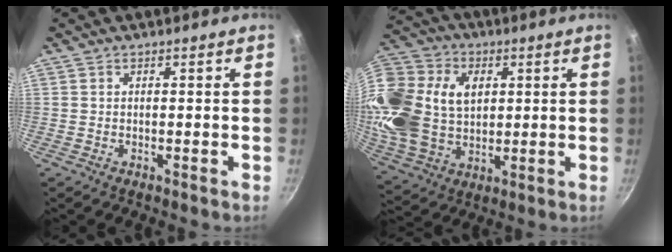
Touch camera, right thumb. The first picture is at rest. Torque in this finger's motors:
{"motor_torque": [1.44, 3.57, 0.35, -0.17, 0.26]}